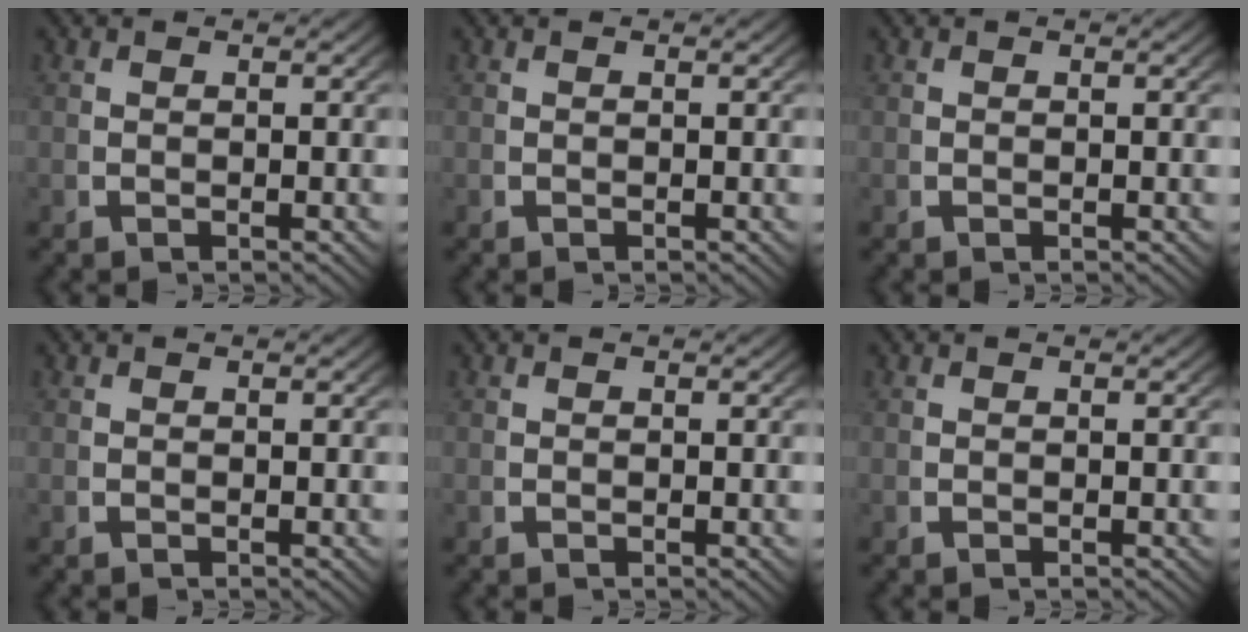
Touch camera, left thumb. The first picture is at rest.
{"total": 0.0}
{"total": 0.0}
{"total": 0.0}
{"total": 0.0}
{"total": 0.0}